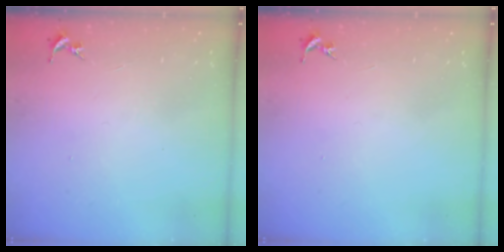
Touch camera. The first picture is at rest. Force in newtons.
{"total": 0.0}